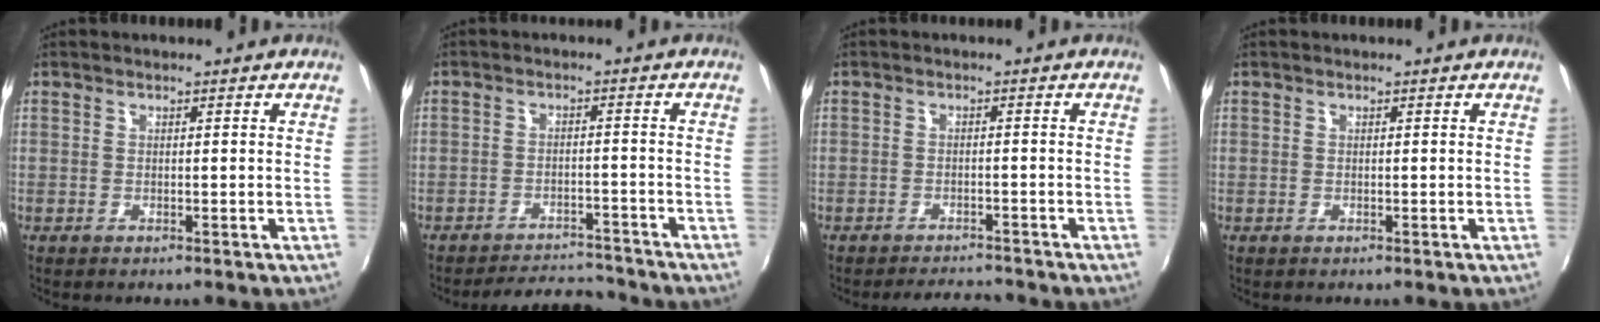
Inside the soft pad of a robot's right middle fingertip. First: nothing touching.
{"total": 8.6, "force": [-8.2, 1.8, 1.5], "torque": [-0.047, 0.013, -0.112]}
{"total": 5.1, "force": [-4.8, 0.9, 1.2], "torque": [-0.037, 0.005, -0.068]}
{"total": 0.0}